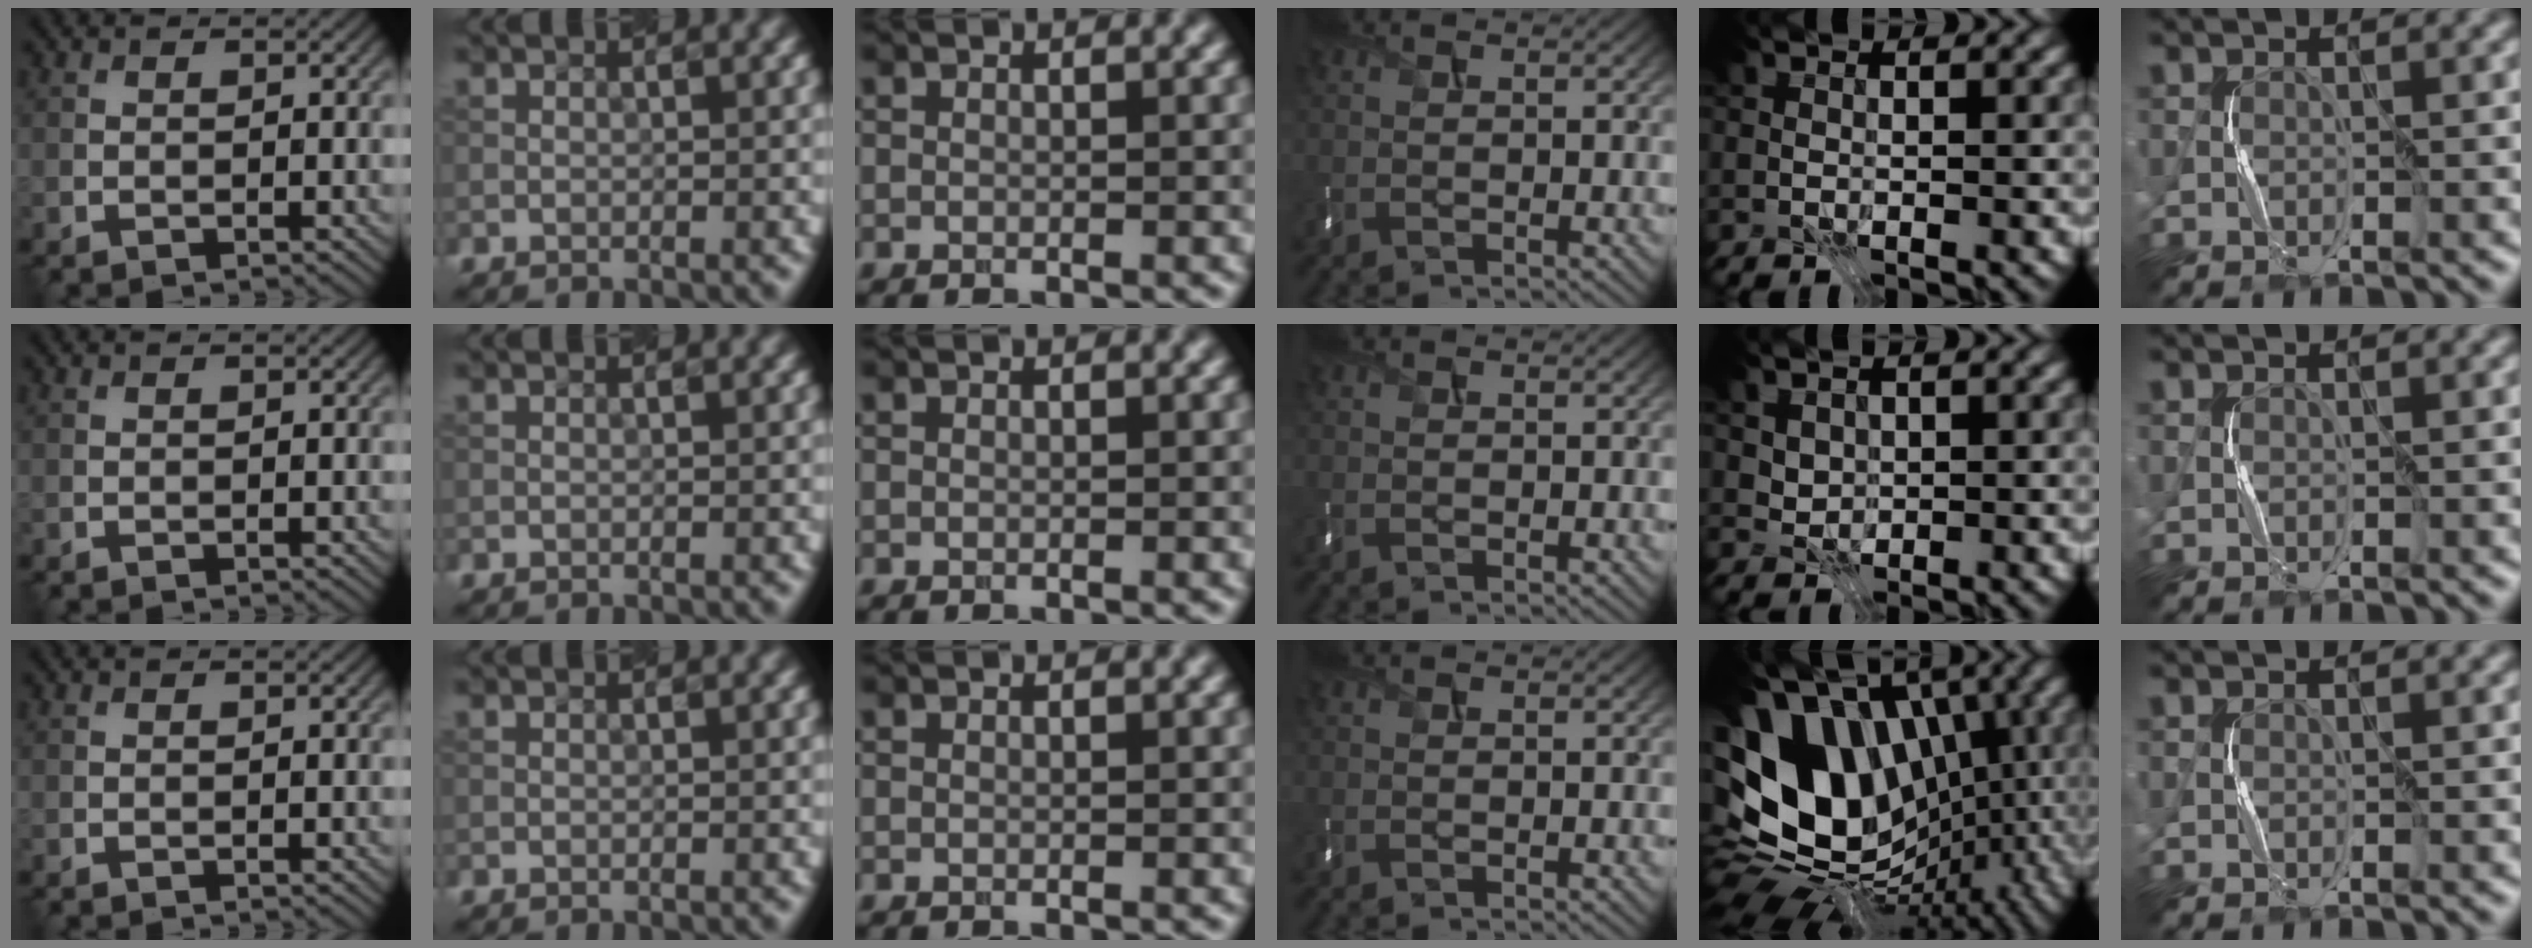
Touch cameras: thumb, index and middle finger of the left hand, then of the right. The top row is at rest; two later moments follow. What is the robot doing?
{"motion": "press", "object": "mouse"}